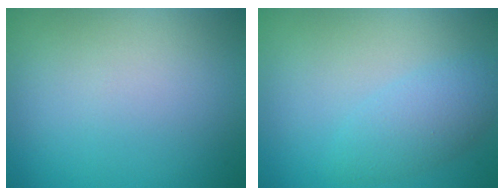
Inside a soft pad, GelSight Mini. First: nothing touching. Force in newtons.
{"total": 3.0, "press": 3.0, "slide": 0.2}